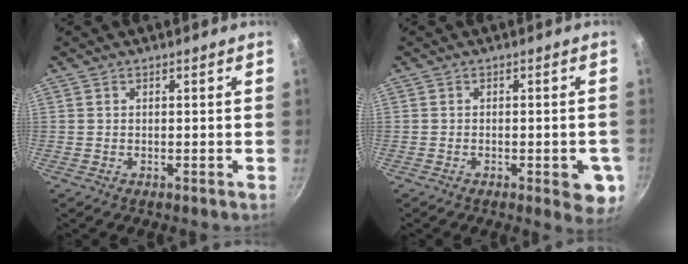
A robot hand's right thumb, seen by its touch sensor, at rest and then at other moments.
{"total": 6.7, "force": [-2.2, 2.4, 5.9], "torque": [-0.051, 0.002, -0.026]}